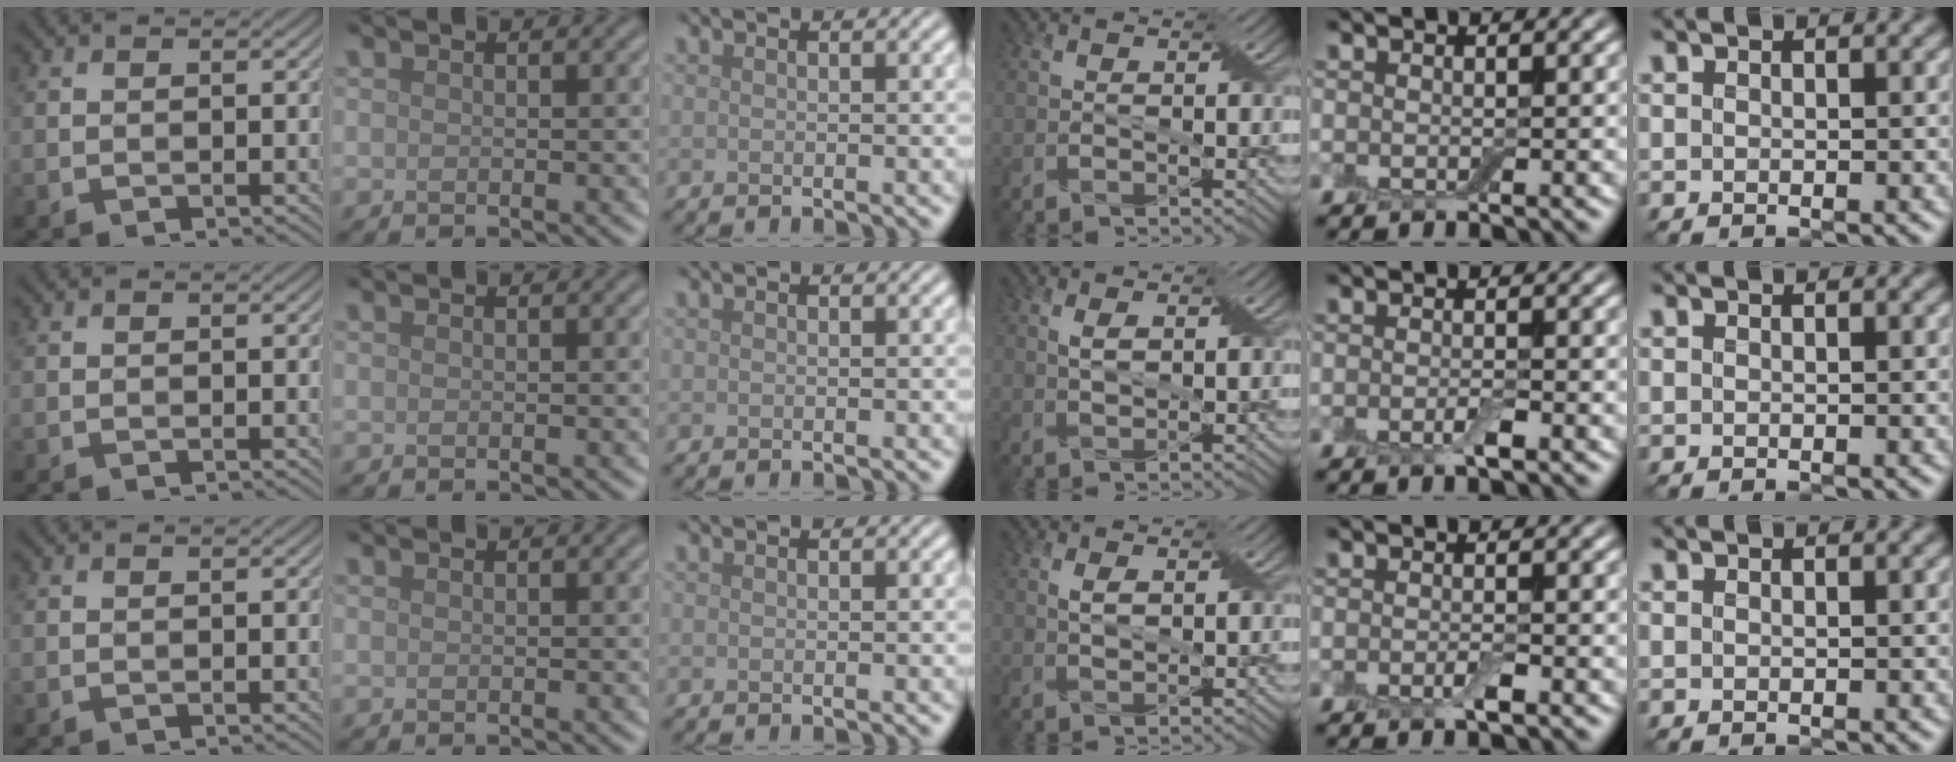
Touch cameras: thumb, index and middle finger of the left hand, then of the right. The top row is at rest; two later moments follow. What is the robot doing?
{"motion": "shake", "object": "box of matches"}